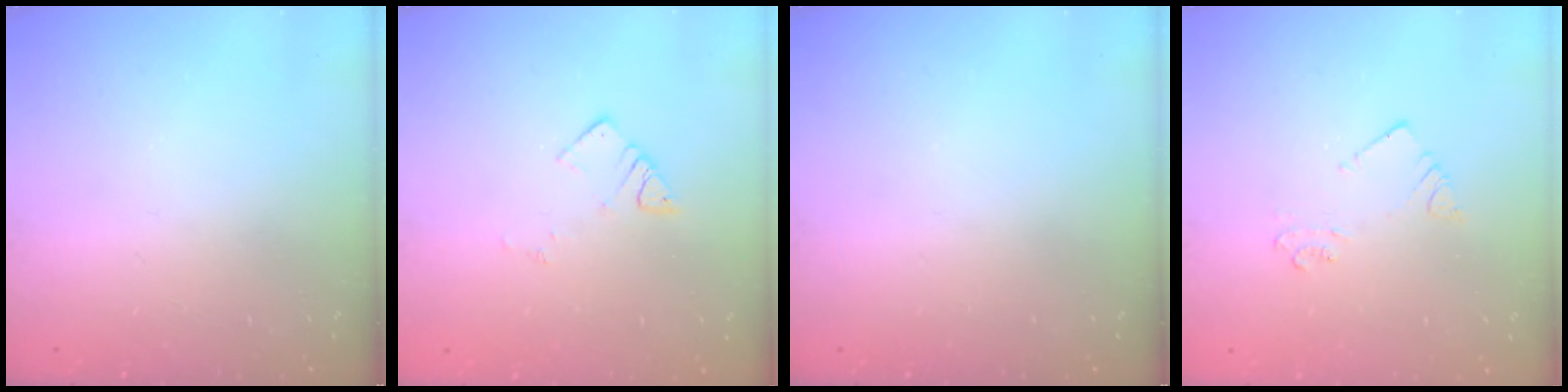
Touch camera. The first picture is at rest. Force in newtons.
{"total": 3.4, "press": 3.4, "slide": 0.3}
{"total": 0.0}
{"total": 2.5, "press": 2.5, "slide": 0.2}